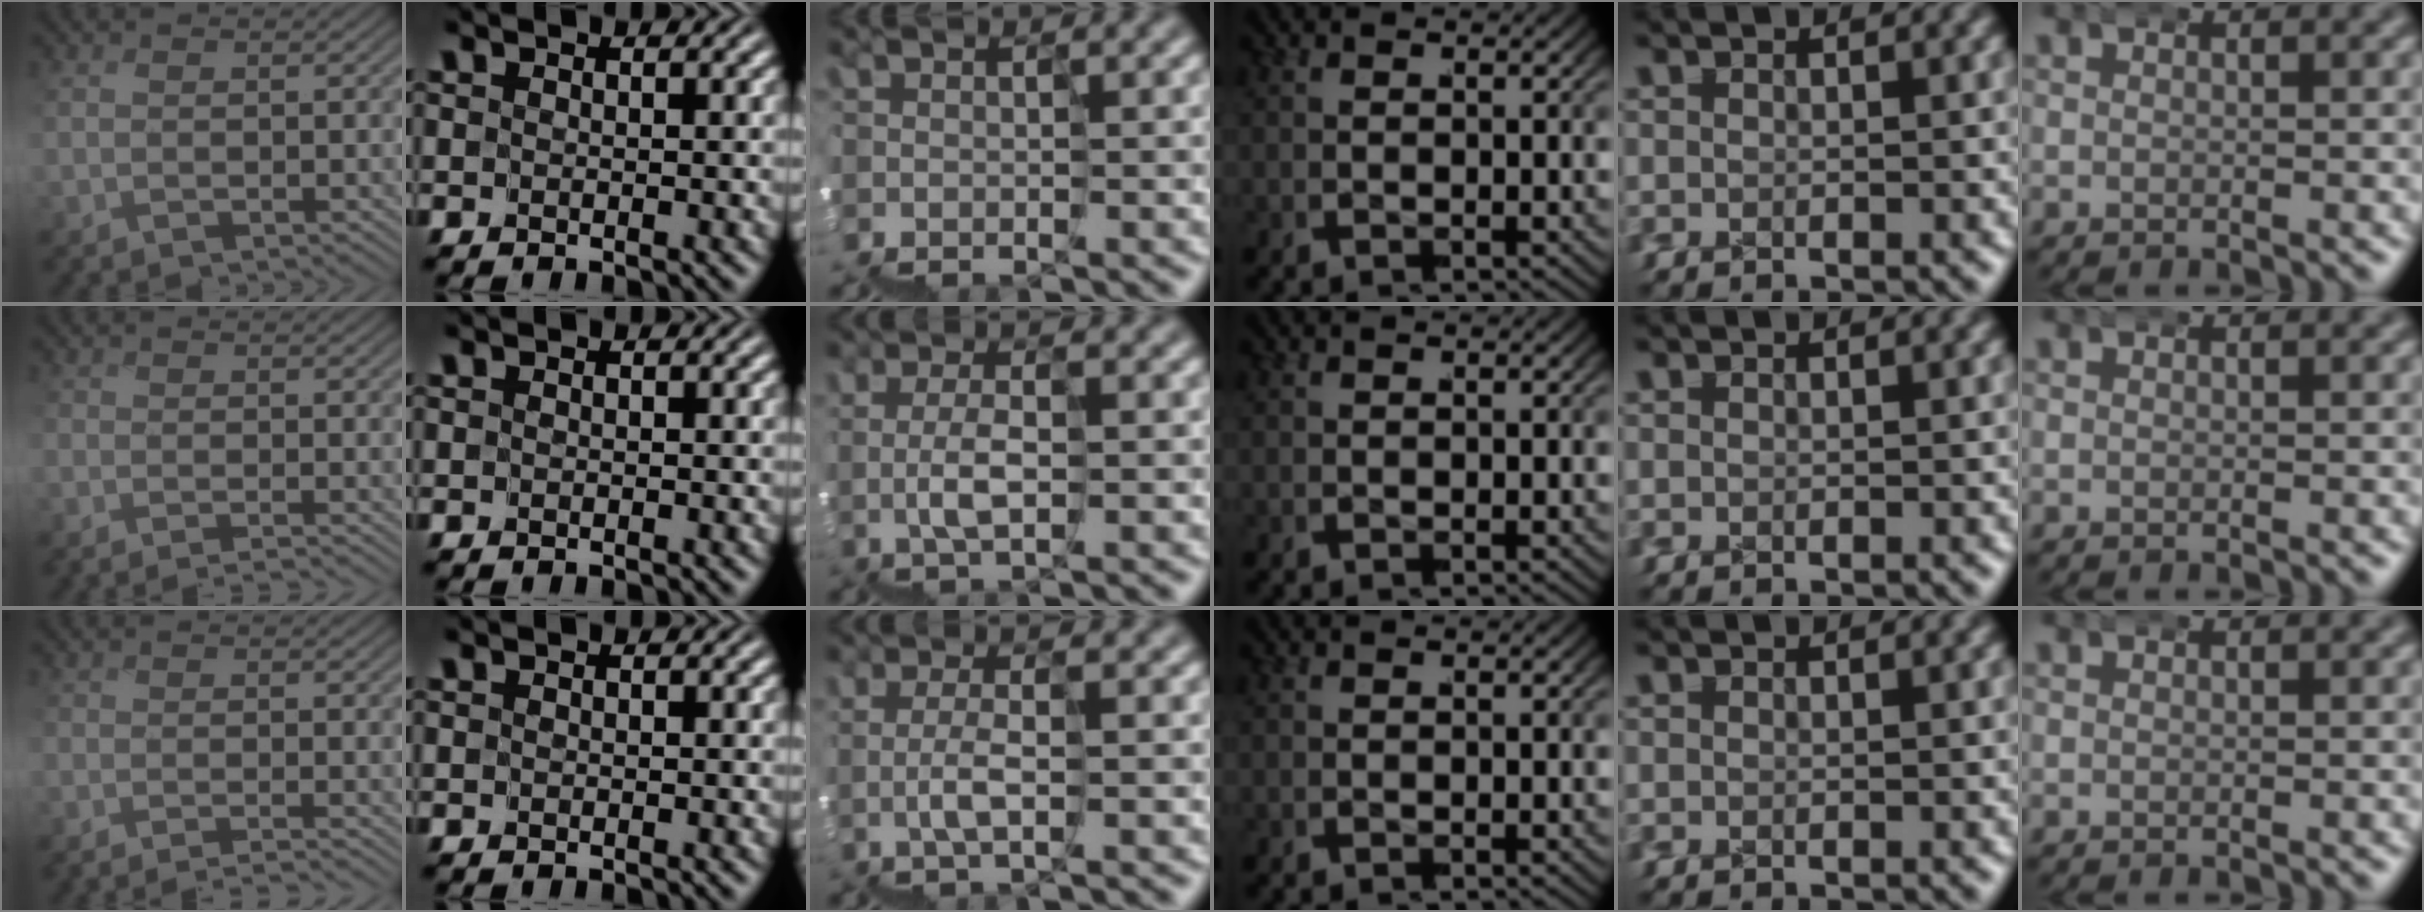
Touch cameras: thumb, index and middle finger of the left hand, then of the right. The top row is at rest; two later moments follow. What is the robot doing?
{"motion": "wrap", "object": "ethernet cable"}